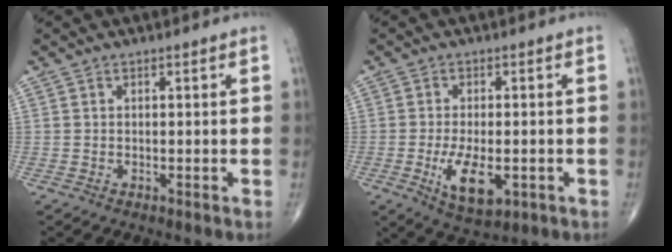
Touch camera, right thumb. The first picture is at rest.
{"total": 8.4, "force": [-2.3, 3.9, 7.1], "torque": [-0.122, -0.011, -0.031]}